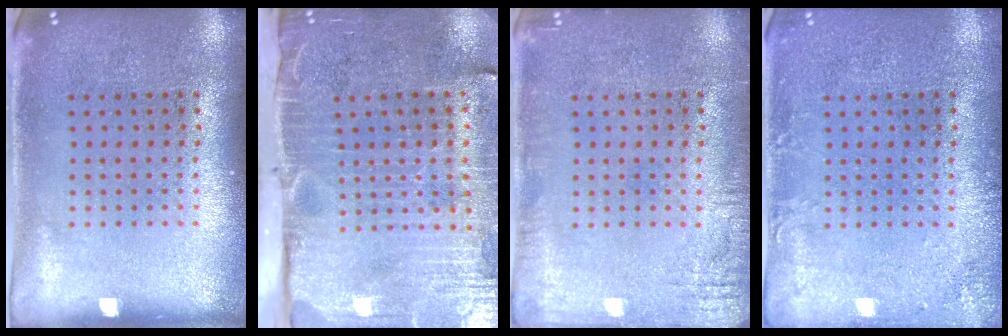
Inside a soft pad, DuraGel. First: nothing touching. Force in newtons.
{"total": 4.8, "press": 4.0, "slide": 2.7}
{"total": 2.0, "press": 2.0, "slide": 0.2}
{"total": 1.7, "press": 1.7, "slide": 0.3}